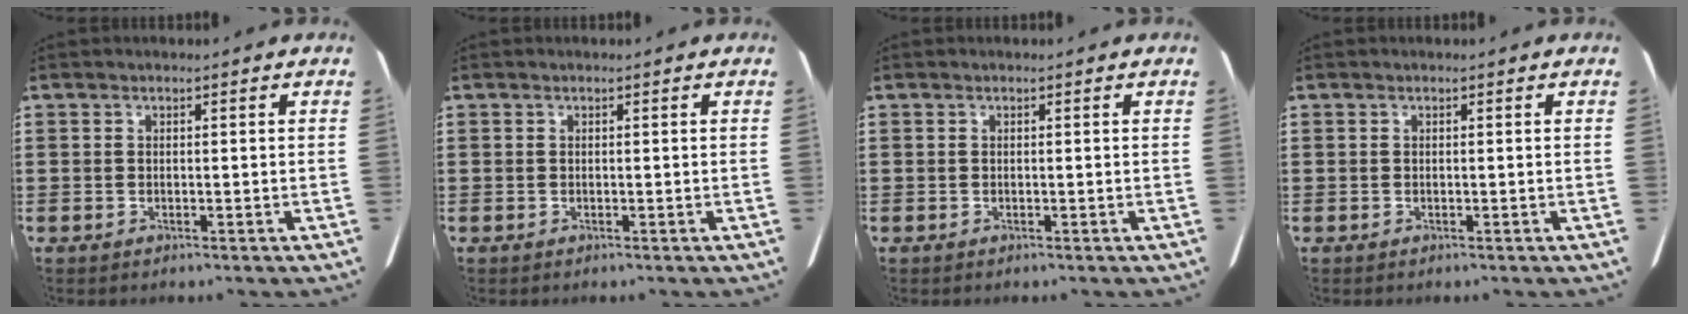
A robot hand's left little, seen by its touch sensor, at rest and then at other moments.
{"total": 0.0}
{"total": 0.0}
{"total": 0.0}